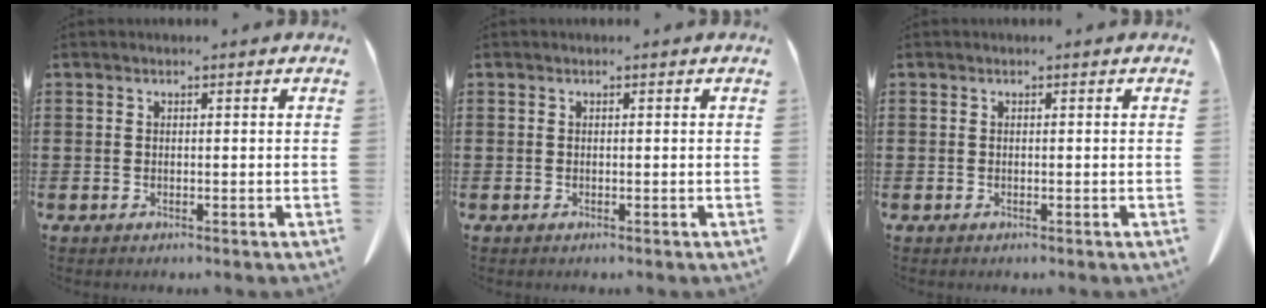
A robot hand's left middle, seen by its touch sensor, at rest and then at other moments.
{"total": 0.0}
{"total": 0.0}